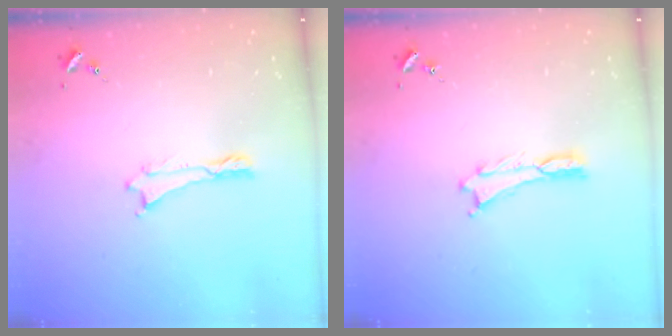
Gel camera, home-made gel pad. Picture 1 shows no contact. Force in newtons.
{"total": 0.0}